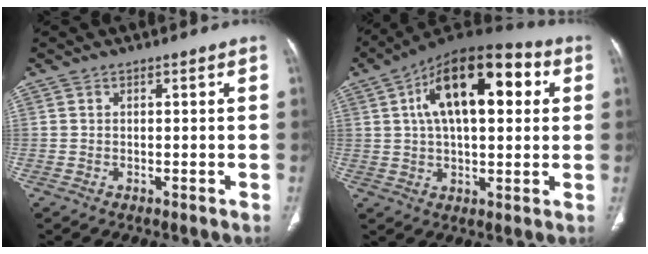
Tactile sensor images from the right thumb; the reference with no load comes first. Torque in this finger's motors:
{"motor_torque": [0.52, 4.49, 1.18, -0.22, 0.20]}